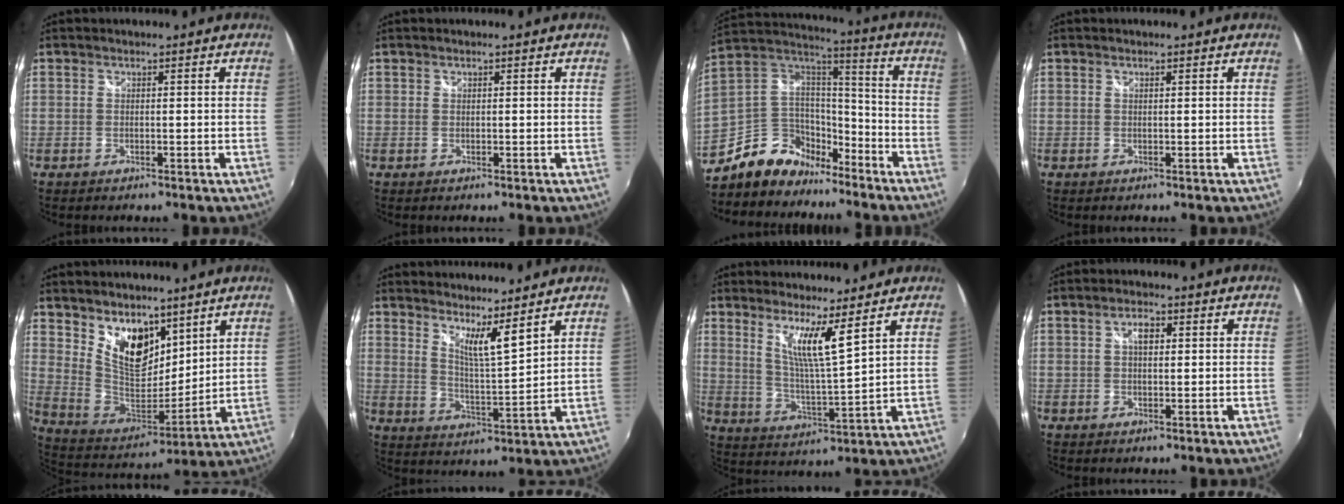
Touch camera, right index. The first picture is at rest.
{"total": 0.0}
{"total": 13.7, "force": [-9.3, 9.1, 4.2], "torque": [-0.105, 0.051, -0.158]}
{"total": 0.0}
{"total": 13.9, "force": [8.6, 7.6, 7.9], "torque": [-0.144, -0.003, 0.169]}
{"total": 7.3, "force": [5.8, 0.2, 4.5], "torque": [-0.066, -0.012, 0.095]}
{"total": 8.4, "force": [5.5, -0.2, 6.3], "torque": [-0.106, -0.012, 0.099]}
{"total": 3.0, "force": [0.9, 1.5, 2.4], "torque": [-0.042, 0.011, 0.018]}